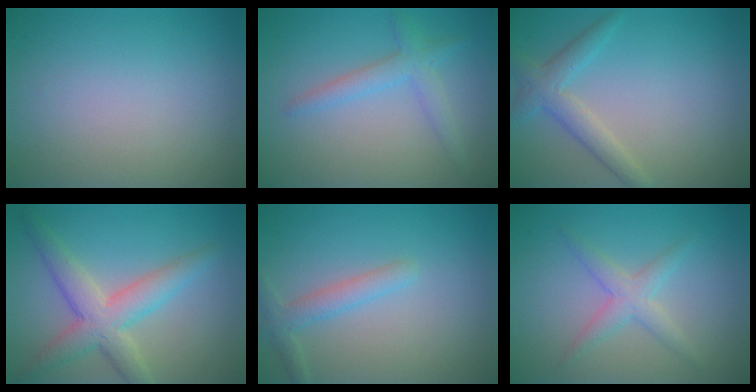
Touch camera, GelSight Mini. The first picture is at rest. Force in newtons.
{"total": 2.6, "press": 2.6, "slide": 0.1}
{"total": 2.8, "press": 2.8, "slide": 0.1}
{"total": 5.0, "press": 5.0, "slide": 0.2}
{"total": 2.2, "press": 2.2, "slide": 0.1}
{"total": 2.3, "press": 2.3, "slide": 0.1}